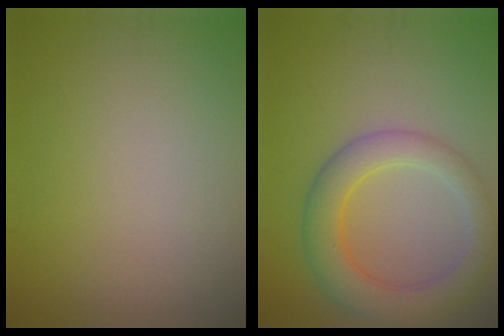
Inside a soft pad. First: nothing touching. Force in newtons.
{"total": 5.5, "press": 5.5, "slide": 0.2}